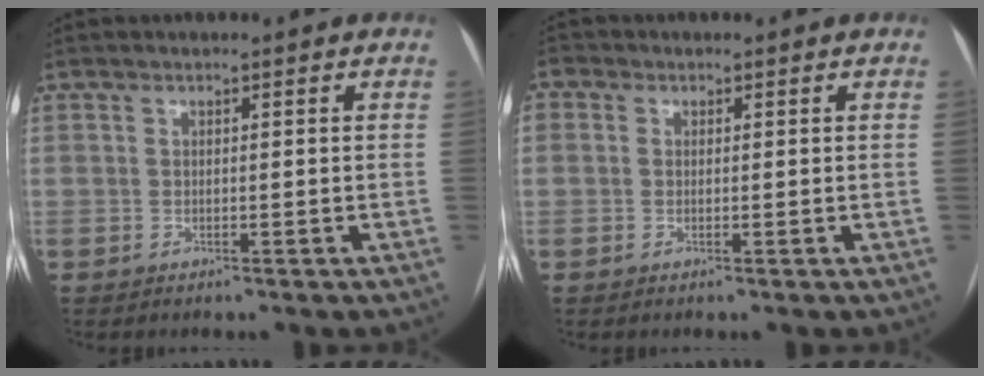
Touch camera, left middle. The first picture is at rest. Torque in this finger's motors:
{"motor_torque": [1.66, -0.48, 1.06, 0.20]}